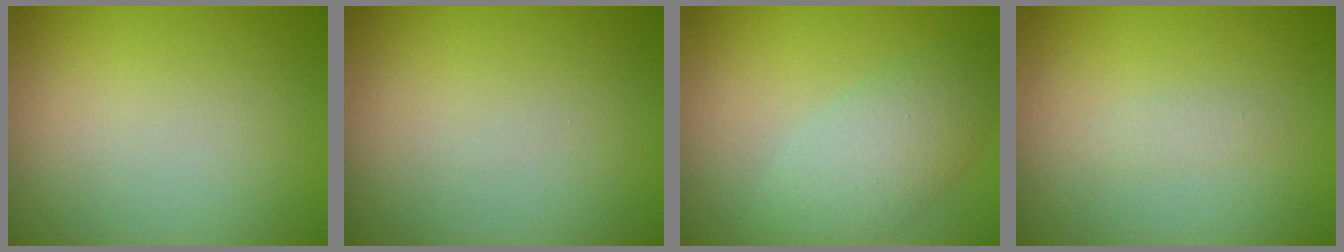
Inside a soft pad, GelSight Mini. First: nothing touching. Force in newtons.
{"total": 0.0}
{"total": 5.0, "press": 5.0, "slide": 0.4}
{"total": 0.8, "press": 0.8, "slide": 0.0}